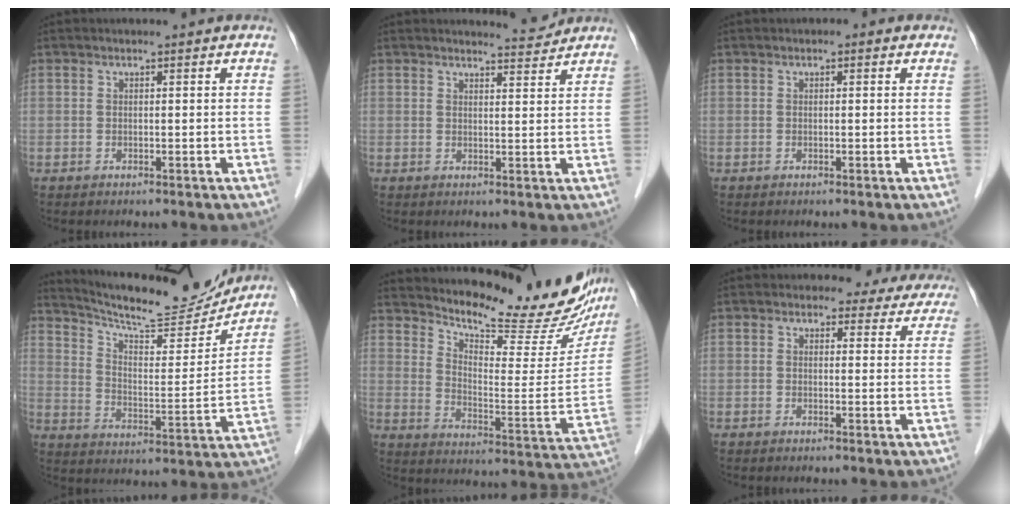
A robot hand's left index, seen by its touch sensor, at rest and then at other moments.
{"total": 2.8, "force": [2.7, -0.3, -0.4], "torque": [-0.005, -0.016, 0.038]}
{"total": 0.7, "force": [0.3, 0.5, 0.4], "torque": [-0.005, 0.005, -0.003]}
{"total": 18.3, "force": [17.3, 2.0, 5.7], "torque": [-0.099, -0.026, 0.253]}
{"total": 21.0, "force": [18.9, 4.3, 8.0], "torque": [-0.120, -0.064, 0.247]}
{"total": 7.9, "force": [7.1, 3.5, 0.3], "torque": [0.034, 0.000, 0.050]}